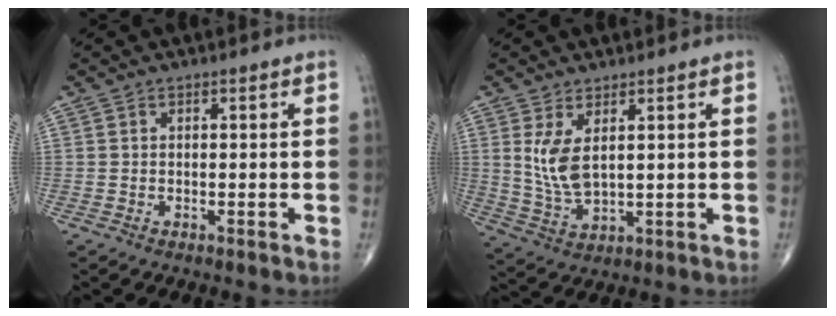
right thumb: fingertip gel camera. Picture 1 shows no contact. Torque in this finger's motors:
{"motor_torque": [-0.45, 0.58, 0.66, 0.20, 0.01]}